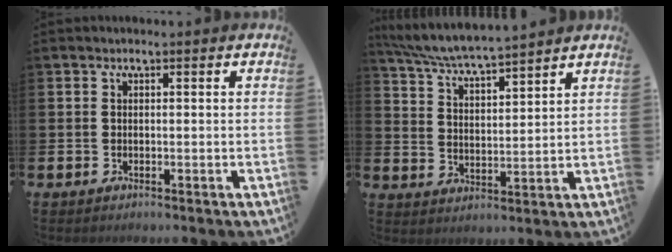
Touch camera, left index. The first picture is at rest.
{"total": 6.2, "force": [6.0, -0.1, 1.4], "torque": [-0.052, -0.040, 0.106]}